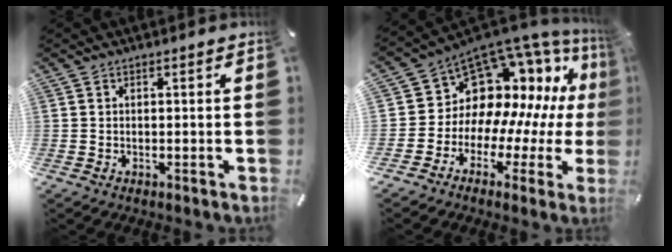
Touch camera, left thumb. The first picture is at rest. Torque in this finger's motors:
{"motor_torque": [0.79, 0.79, 0.63, 0.57, 0.07]}